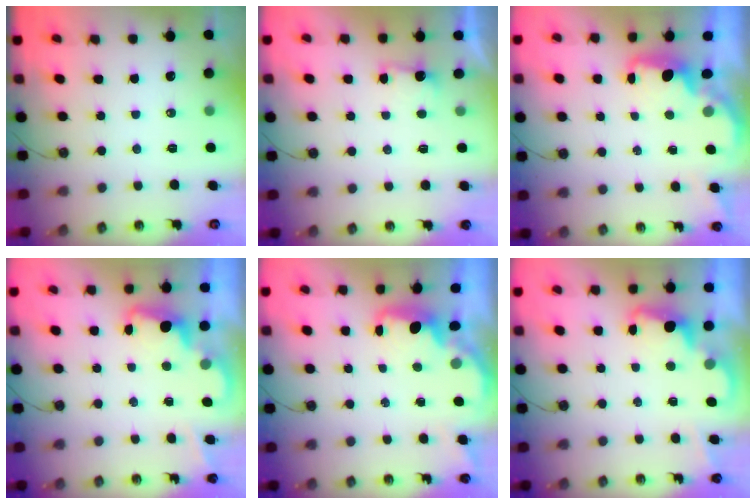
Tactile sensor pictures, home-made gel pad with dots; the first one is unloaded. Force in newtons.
{"total": 1.6, "press": 1.4, "slide": 0.8}
{"total": 1.6, "press": 1.4, "slide": 0.7}
{"total": 2.3, "press": 2.2, "slide": 0.5}
{"total": 1.5, "press": 1.3, "slide": 0.7}
{"total": 2.5, "press": 2.4, "slide": 0.5}